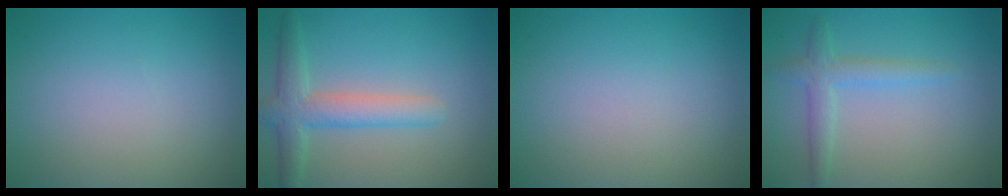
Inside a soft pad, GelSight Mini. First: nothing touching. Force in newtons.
{"total": 4.1, "press": 4.1, "slide": 0.3}
{"total": 0.0}
{"total": 2.4, "press": 2.4, "slide": 0.1}